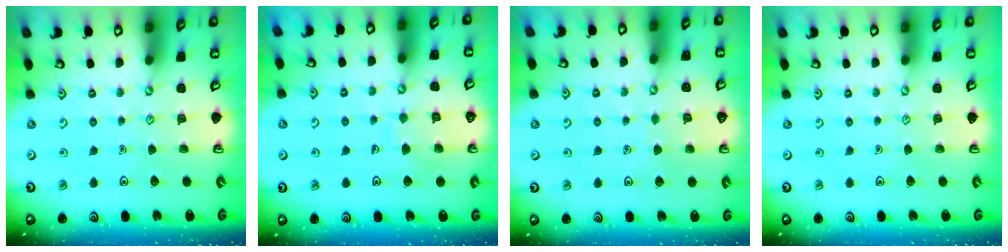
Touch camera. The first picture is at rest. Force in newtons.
{"total": 6.9, "press": 6.9, "slide": 0.7}
{"total": 3.2, "press": 3.2, "slide": 0.2}
{"total": 0.0}